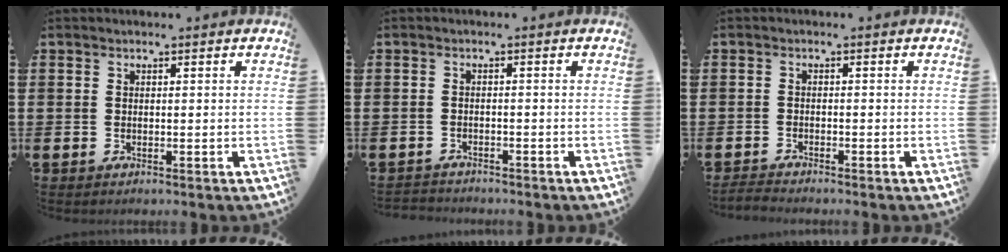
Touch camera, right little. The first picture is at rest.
{"total": 1.2, "force": [-1.2, 0.1, -0.2], "torque": [0.000, 0.004, -0.026]}
{"total": 1.1, "force": [-1.1, 0.0, 0.2], "torque": [-0.006, 0.001, -0.023]}